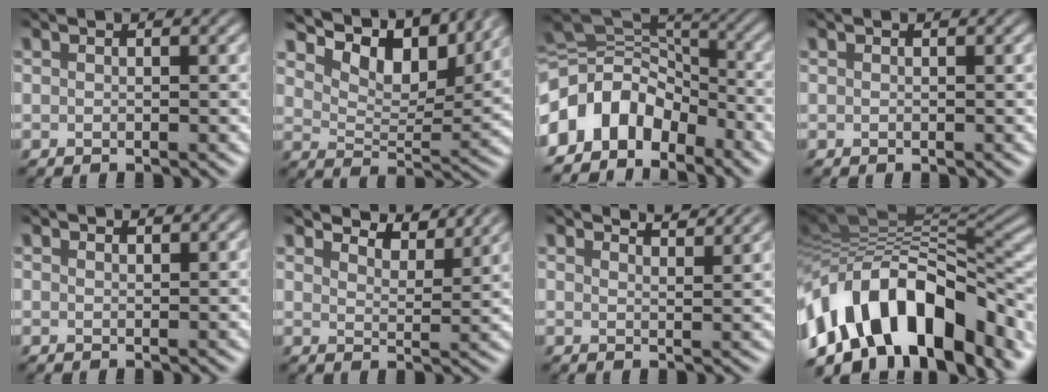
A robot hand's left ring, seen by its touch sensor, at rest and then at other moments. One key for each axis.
{"total": 8.6, "fx": 6.8, "fy": 3.3, "fz": 4.1, "tx": -0.065, "ty": 0.004, "tz": 0.110}
{"total": 8.0, "fx": -4.4, "fy": 5.3, "fz": 4.2, "tx": -0.067, "ty": 0.017, "tz": -0.100}
{"total": 0.0}
{"total": 0.9, "fx": 0.9, "fy": 0.1, "fz": 0.1, "tx": -0.003, "ty": -0.002, "tz": 0.016}
{"total": 5.3, "fx": 5.1, "fy": 0.6, "fz": 1.1, "tx": -0.035, "ty": 0.001, "tz": 0.068}
{"total": 3.3, "fx": 3.1, "fy": 0.3, "fz": 0.8, "tx": -0.007, "ty": 0.001, "tz": 0.038}
{"total": 14.6, "fx": -6.9, "fy": 7.7, "fz": 10.4, "tx": -0.163, "ty": 0.029, "tz": -0.124}